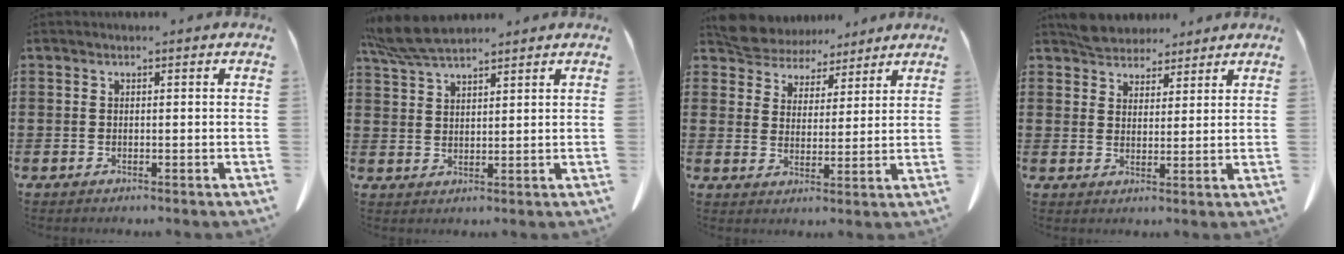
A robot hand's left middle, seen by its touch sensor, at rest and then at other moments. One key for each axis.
{"total": 6.1, "fx": 5.3, "fy": 1.1, "fz": 2.9, "tx": -0.072, "ty": -0.009, "tz": 0.103}
{"total": 6.3, "fx": 6.0, "fy": 2.0, "fz": 0.0, "tx": -0.037, "ty": -0.031, "tz": 0.112}
{"total": 4.5, "fx": 4.1, "fy": 1.6, "fz": 0.3, "tx": -0.021, "ty": -0.003, "tz": 0.083}